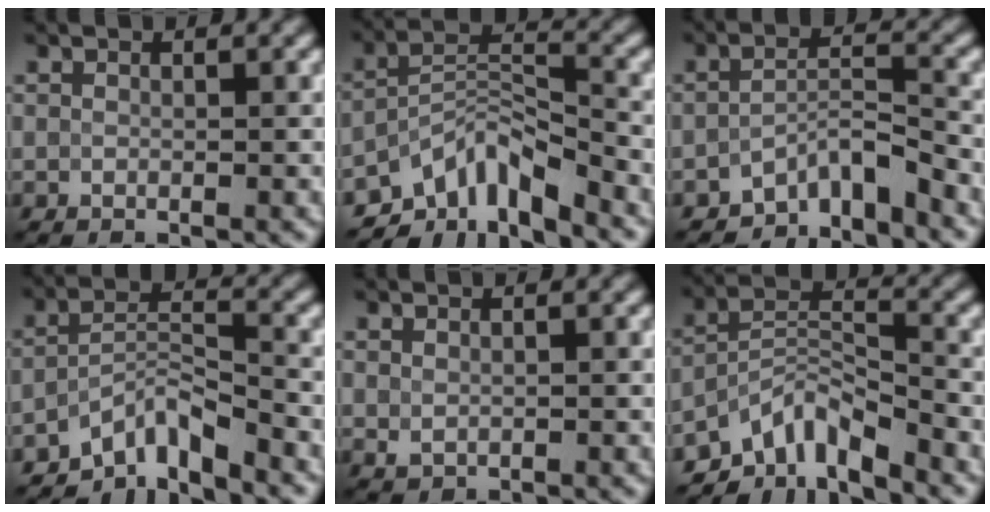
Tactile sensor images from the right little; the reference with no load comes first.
{"total": 6.5, "force": [-4.8, 2.3, 3.7], "torque": [-0.053, 0.002, -0.095]}
{"total": 4.1, "force": [-3.5, 0.9, 1.9], "torque": [-0.025, 0.012, -0.068]}
{"total": 4.6, "force": [-3.8, 1.1, 2.4], "torque": [-0.035, 0.006, -0.075]}
{"total": 0.6, "force": [0.2, 0.4, 0.3], "torque": [-0.008, -0.004, 0.010]}
{"total": 5.5, "force": [-4.4, 1.7, 2.8], "torque": [-0.039, 0.004, -0.089]}